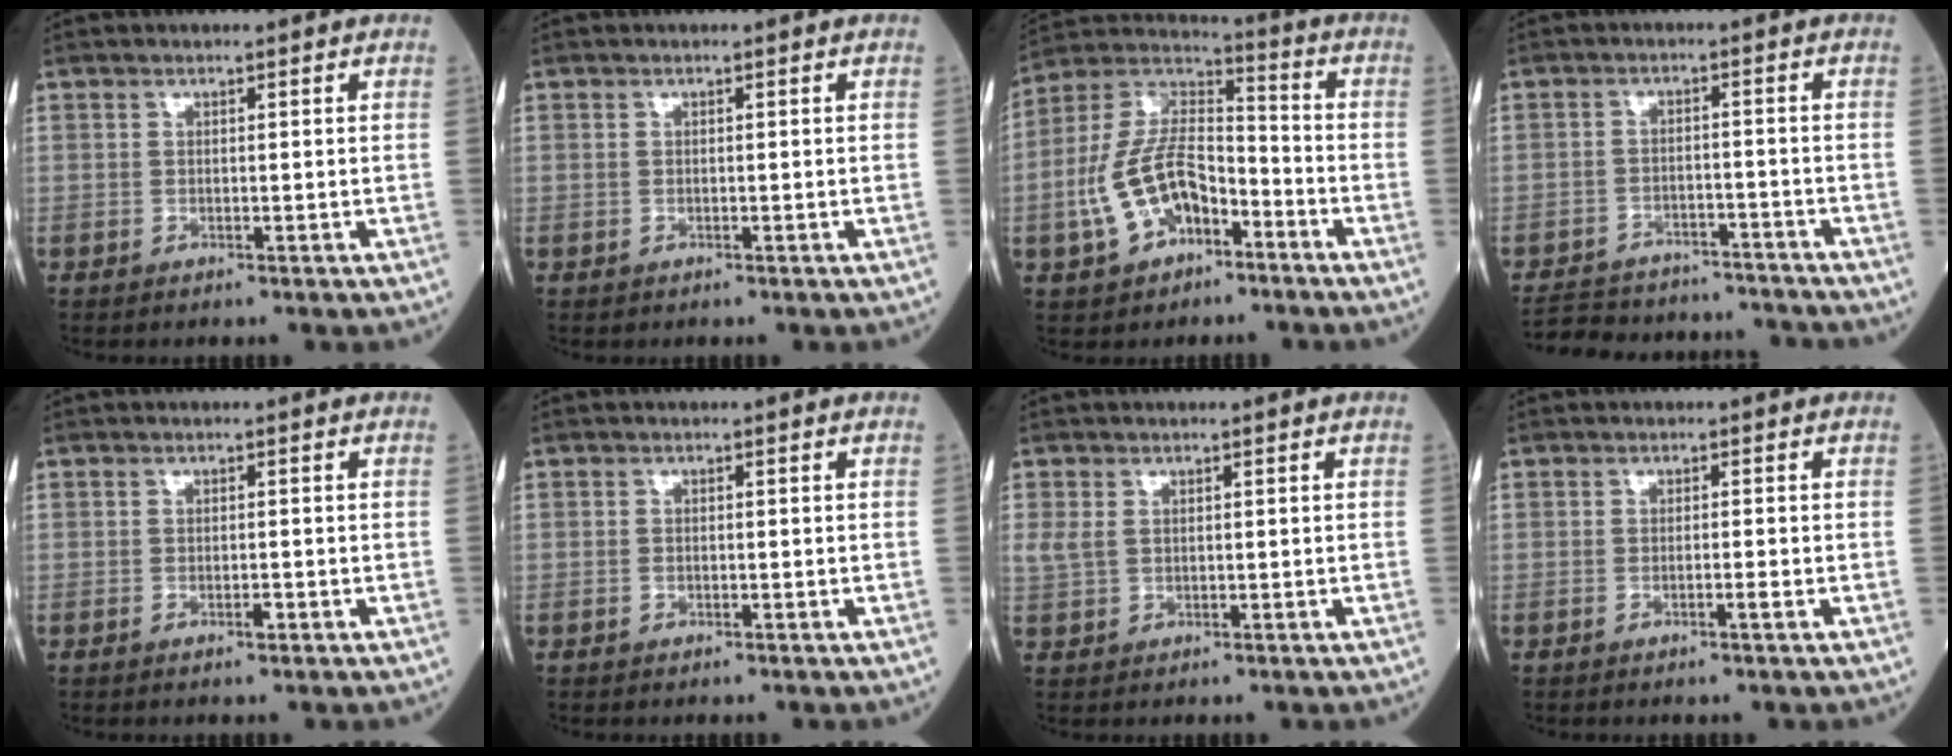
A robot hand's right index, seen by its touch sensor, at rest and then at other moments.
{"total": 0.0}
{"total": 13.1, "force": [-5.2, 7.1, 9.7], "torque": [-0.221, 0.021, -0.092]}
{"total": 14.8, "force": [-13.8, 4.3, 3.3], "torque": [-0.073, 0.011, -0.184]}
{"total": 1.0, "force": [-0.5, 0.3, 0.8], "torque": [-0.014, -0.001, -0.008]}
{"total": 0.5, "force": [-0.3, 0.4, 0.2], "torque": [-0.008, 0.001, -0.004]}
{"total": 2.3, "force": [0.5, 1.7, 1.5], "torque": [-0.046, 0.010, 0.018]}
{"total": 1.0, "force": [-0.5, -0.1, 0.8], "torque": [-0.019, -0.001, -0.007]}